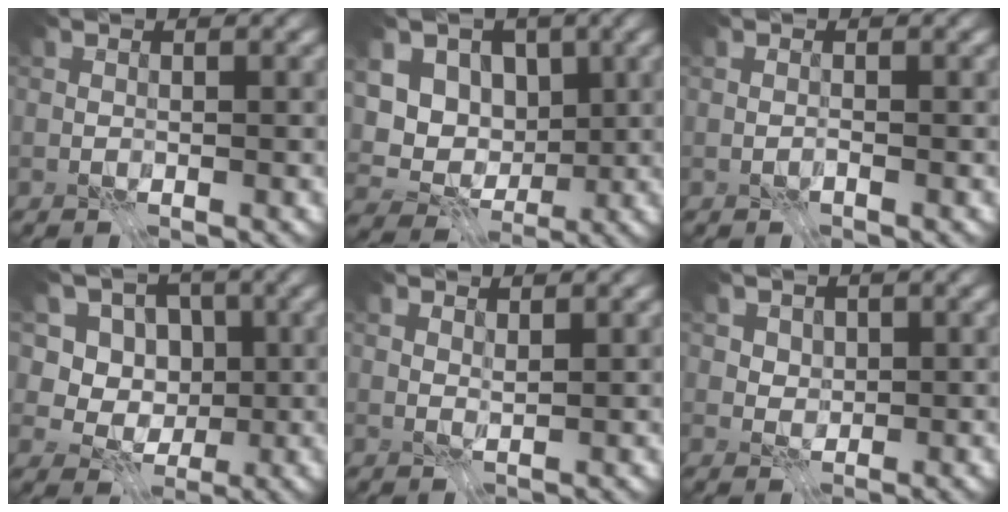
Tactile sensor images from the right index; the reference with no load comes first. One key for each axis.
{"total": 9.0, "fx": 2.2, "fy": 7.1, "fz": 5.0, "tx": -0.069, "ty": 0.027, "tz": 0.008}
{"total": 0.6, "fx": -0.4, "fy": 0.3, "fz": 0.3, "tx": -0.005, "ty": 0.000, "tz": -0.008}
{"total": 8.5, "fx": 1.8, "fy": 7.4, "fz": 3.8, "tx": -0.058, "ty": 0.012, "tz": 0.011}
{"total": 1.0, "fx": 0.8, "fy": 0.2, "fz": 0.6, "tx": -0.011, "ty": 0.000, "tz": 0.014}
{"total": 2.5, "fx": 1.1, "fy": 1.9, "fz": 1.0, "tx": -0.034, "ty": -0.005, "tz": 0.036}